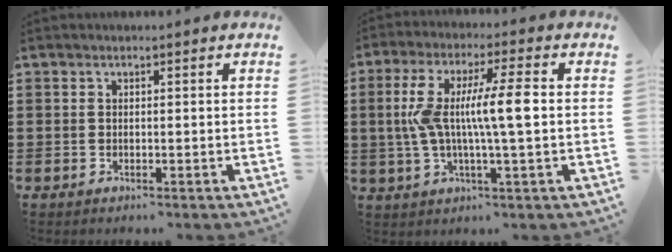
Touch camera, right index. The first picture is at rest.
{"total": 10.1, "force": [0.2, 1.4, 10.0], "torque": [-0.187, 0.001, -0.003]}